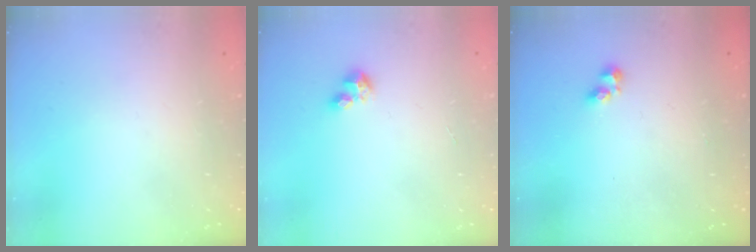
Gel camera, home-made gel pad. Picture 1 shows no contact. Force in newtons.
{"total": 2.8, "press": 2.8, "slide": 0.2}
{"total": 2.4, "press": 2.3, "slide": 0.4}